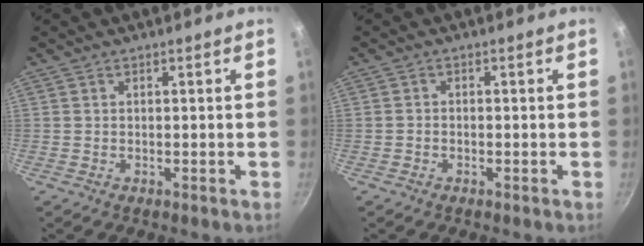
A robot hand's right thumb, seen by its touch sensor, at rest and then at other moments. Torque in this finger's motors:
{"motor_torque": [-0.15, -0.02, -0.20, -0.18, -0.02]}